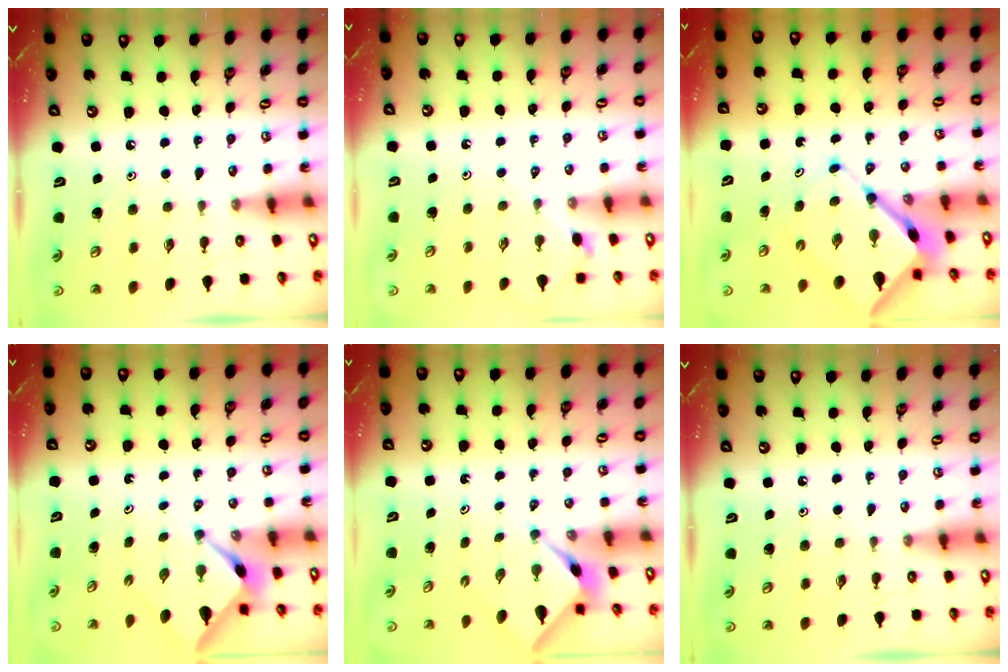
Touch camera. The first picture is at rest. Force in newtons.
{"total": 3.6, "press": 3.5, "slide": 0.7}
{"total": 11.4, "press": 11.4, "slide": 1.2}
{"total": 2.4, "press": 2.4, "slide": 0.3}
{"total": 2.2, "press": 2.2, "slide": 0.3}
{"total": 0.0}